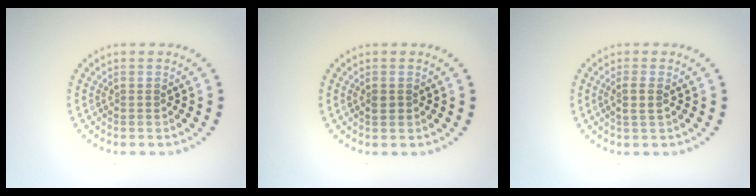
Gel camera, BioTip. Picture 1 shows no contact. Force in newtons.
{"total": 0.9, "press": 0.9, "slide": 0.2}
{"total": 1.3, "press": 1.2, "slide": 0.6}